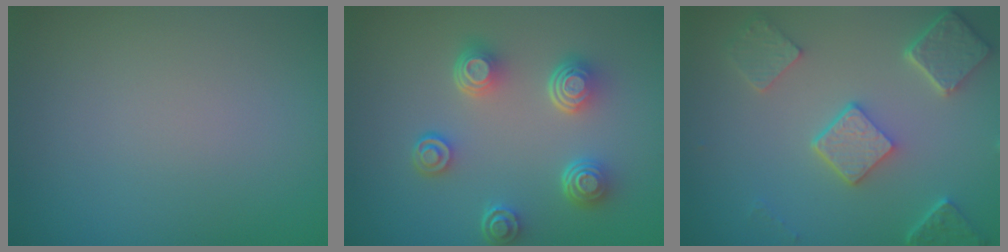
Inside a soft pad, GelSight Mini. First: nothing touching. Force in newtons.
{"total": 5.0, "press": 3.5, "slide": 3.5}
{"total": 5.4, "press": 4.2, "slide": 3.4}